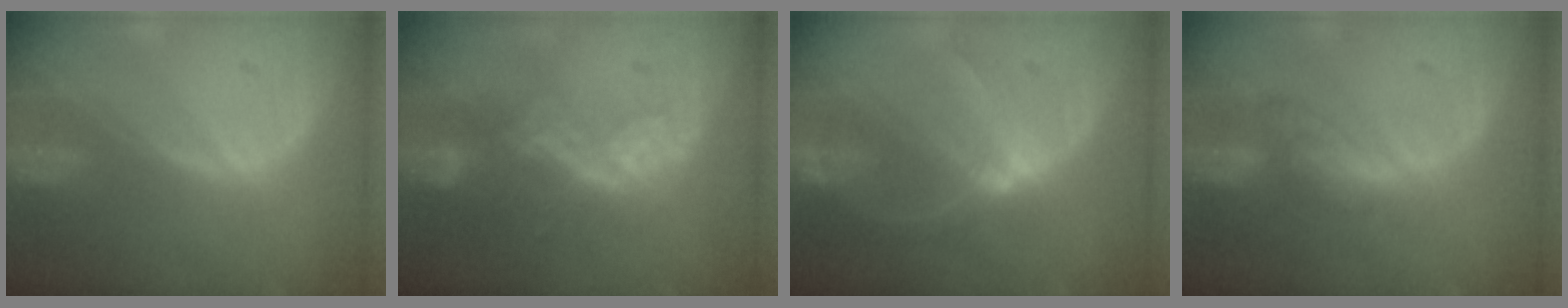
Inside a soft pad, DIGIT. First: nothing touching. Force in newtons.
{"total": 6.6, "press": 5.8, "slide": 3.2}
{"total": 5.8, "press": 5.7, "slide": 0.5}
{"total": 5.0, "press": 4.6, "slide": 2.0}